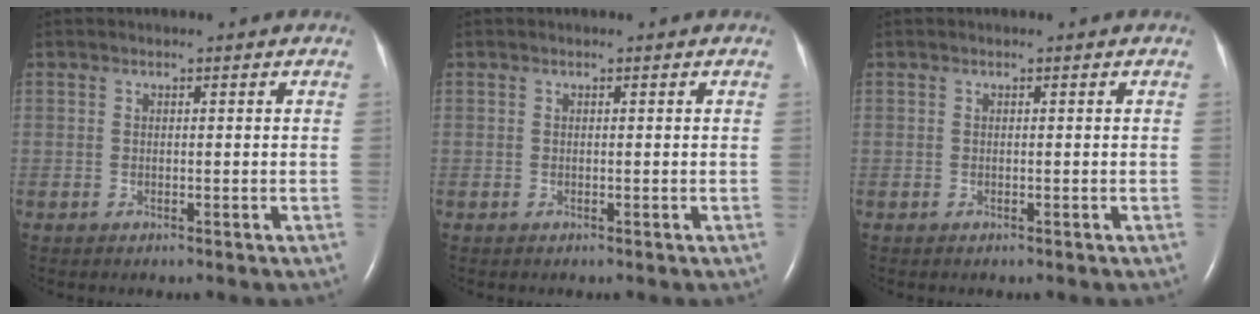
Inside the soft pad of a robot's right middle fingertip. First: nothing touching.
{"total": 0.0}
{"total": 0.0}